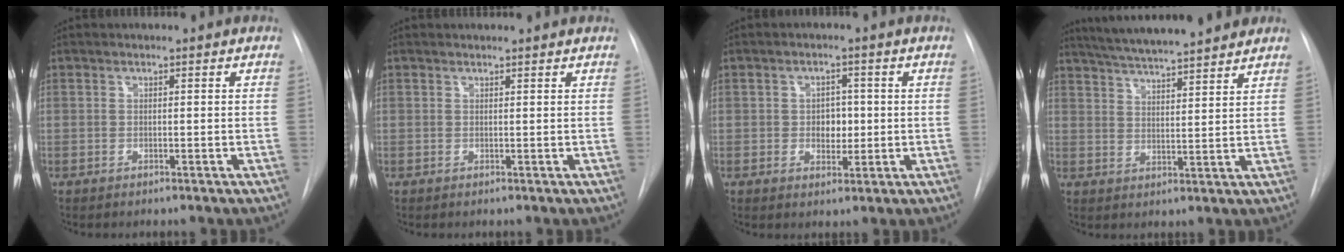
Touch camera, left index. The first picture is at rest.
{"total": 1.6, "force": [1.6, -0.1, 0.2], "torque": [-0.008, 0.007, 0.016]}
{"total": 3.4, "force": [-0.5, 2.4, 2.3], "torque": [-0.027, -0.001, -0.003]}
{"total": 14.4, "force": [12.6, 1.0, 6.9], "torque": [-0.118, 0.014, 0.190]}